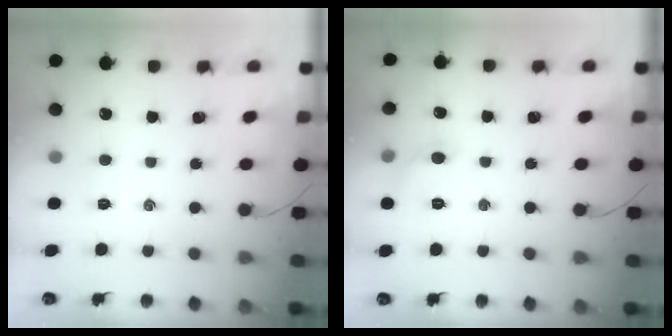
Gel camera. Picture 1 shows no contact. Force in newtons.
{"total": 6.9, "press": 6.7, "slide": 1.6}